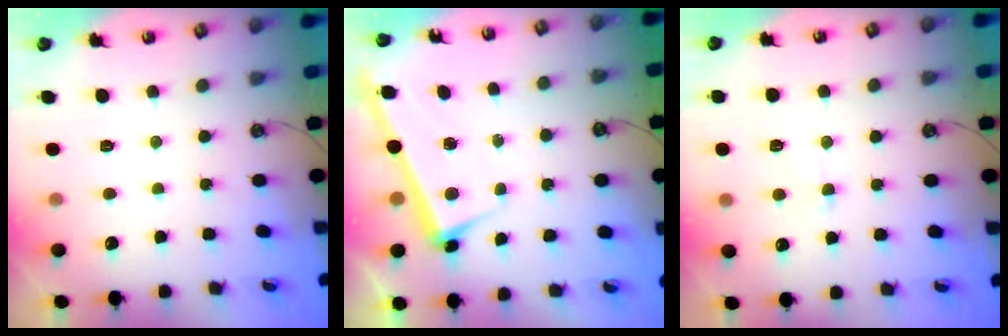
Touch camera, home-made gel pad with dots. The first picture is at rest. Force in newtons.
{"total": 2.6, "press": 2.5, "slide": 0.7}
{"total": 1.1, "press": 0.8, "slide": 0.8}